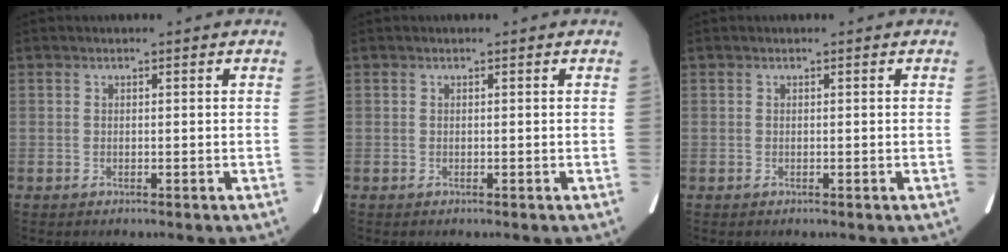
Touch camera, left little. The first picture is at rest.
{"total": 0.0}
{"total": 0.0}